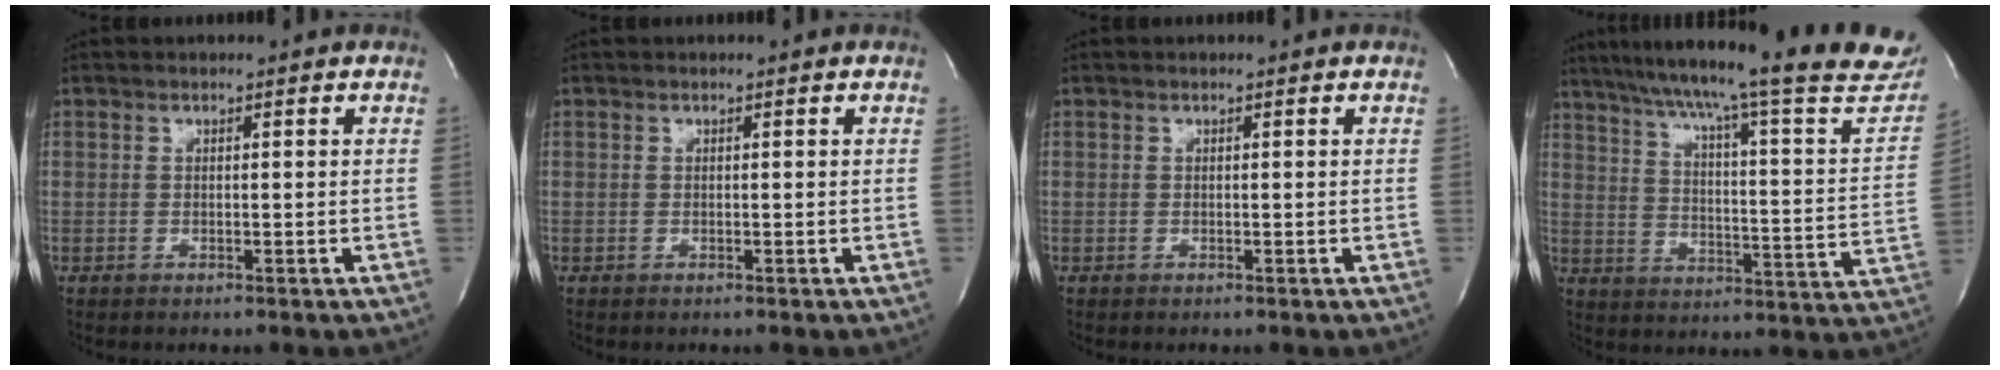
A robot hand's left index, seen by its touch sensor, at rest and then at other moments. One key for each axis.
{"total": 0.0}
{"total": 0.0}
{"total": 29.6, "fx": 25.2, "fy": 2.1, "fz": 15.5, "tx": -0.236, "ty": -0.046, "tz": 0.317}